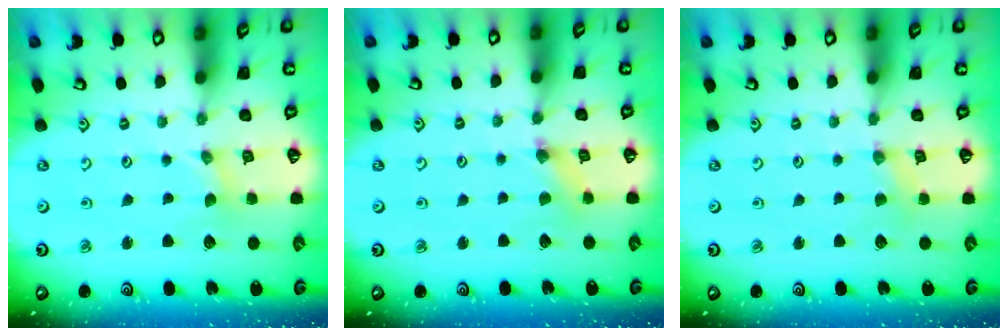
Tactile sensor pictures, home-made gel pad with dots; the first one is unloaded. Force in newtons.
{"total": 1.6, "press": 1.6, "slide": 0.2}
{"total": 2.5, "press": 2.5, "slide": 0.4}